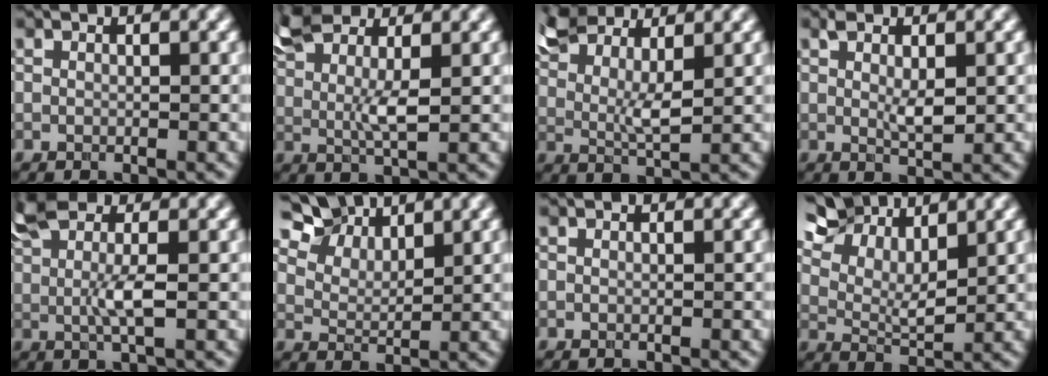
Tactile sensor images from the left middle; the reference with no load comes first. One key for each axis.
{"total": 5.1, "fx": 3.1, "fy": 1.8, "fz": 3.7, "tx": -0.086, "ty": 0.005, "tz": 0.058}
{"total": 5.6, "fx": 4.2, "fy": 1.8, "fz": 3.3, "tx": -0.075, "ty": 0.010, "tz": 0.078}
{"total": 2.4, "fx": 0.7, "fy": 0.8, "fz": 2.2, "tx": -0.042, "ty": -0.003, "tz": 0.017}
{"total": 4.1, "fx": 1.4, "fy": 1.3, "fz": 3.6, "tx": -0.080, "ty": -0.002, "tz": 0.026}
{"total": 6.7, "fx": 5.2, "fy": 2.9, "fz": 2.9, "tx": -0.069, "ty": 0.010, "tz": 0.091}
{"total": 0.0}
{"total": 7.4, "fx": 6.0, "fy": 2.5, "fz": 3.6, "tx": -0.081, "ty": 0.012, "tz": 0.093}